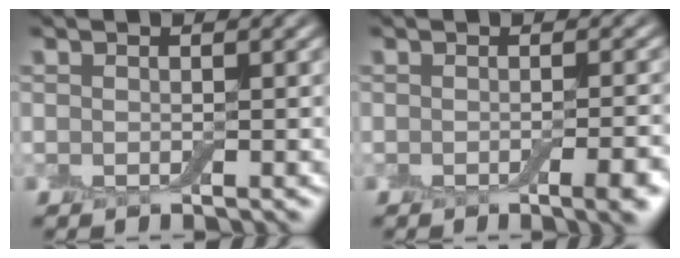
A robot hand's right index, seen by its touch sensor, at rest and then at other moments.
{"total": 3.4, "force": [-1.5, 0.8, 3.0], "torque": [-0.035, -0.001, -0.020]}